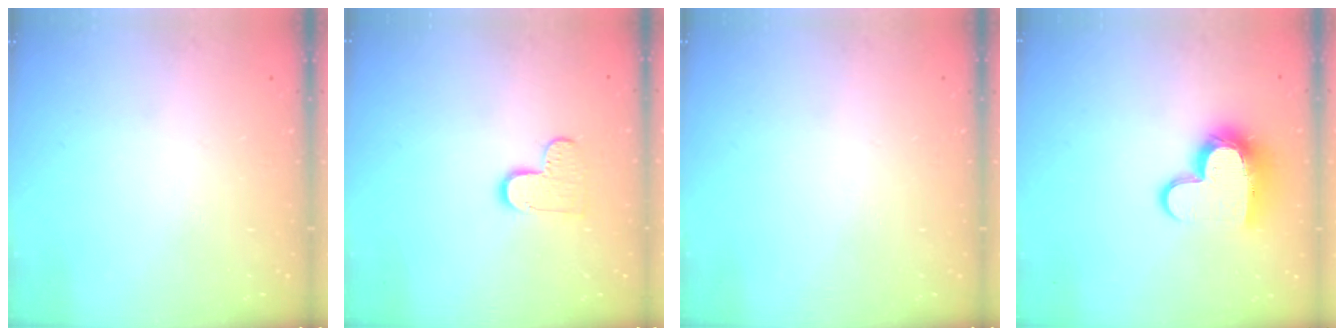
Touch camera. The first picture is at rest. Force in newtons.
{"total": 7.0, "press": 7.0, "slide": 0.3}
{"total": 0.0}
{"total": 13.0, "press": 13.0, "slide": 1.2}